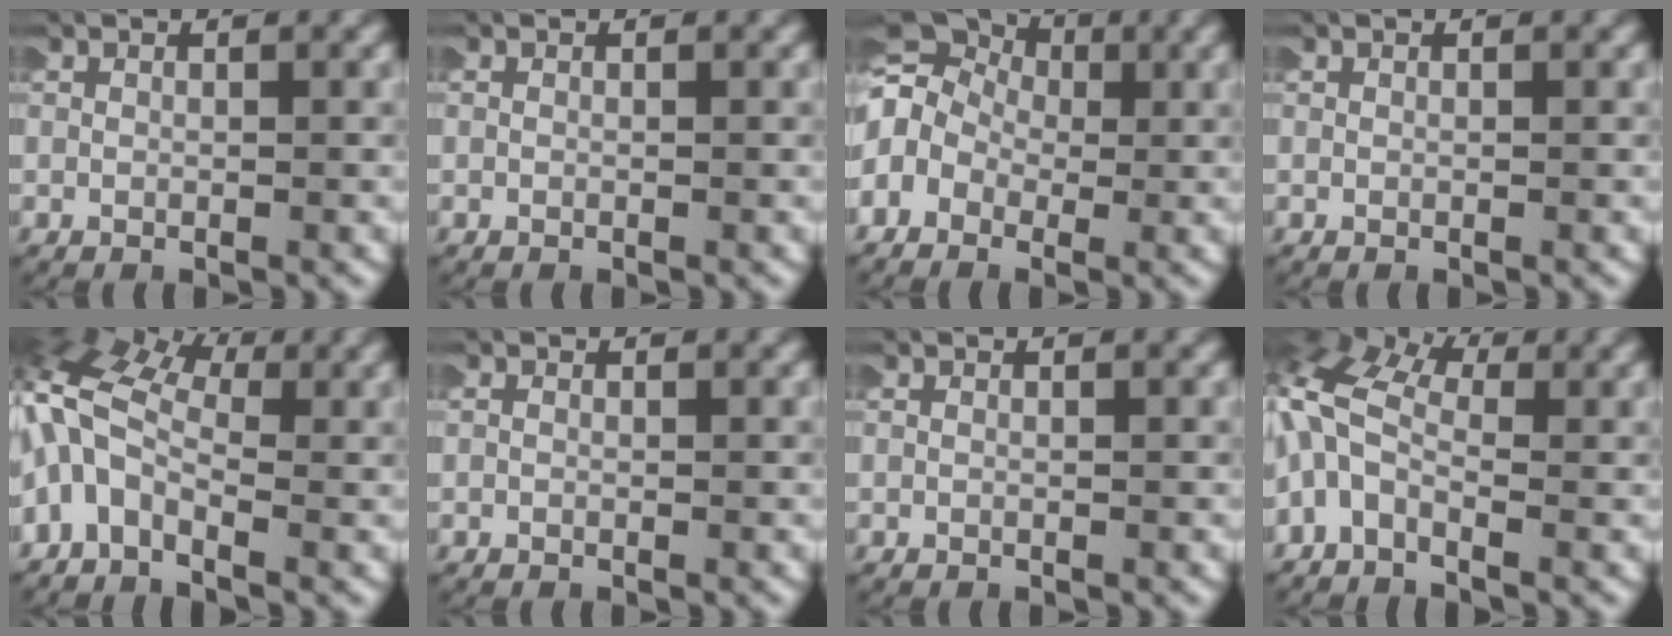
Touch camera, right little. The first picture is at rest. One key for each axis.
{"total": 0.0}
{"total": 8.3, "fx": 1.4, "fy": 7.1, "fz": 4.0, "tx": -0.098, "ty": 0.002, "tz": 0.011}
{"total": 0.0}
{"total": 9.1, "fx": 1.3, "fy": 7.3, "fz": 5.4, "tx": -0.139, "ty": -0.008, "tz": 0.010}
{"total": 0.0}
{"total": 0.0}
{"total": 7.9, "fx": 1.1, "fy": 6.4, "fz": 4.6, "tx": -0.115, "ty": -0.008, "tz": 0.005}